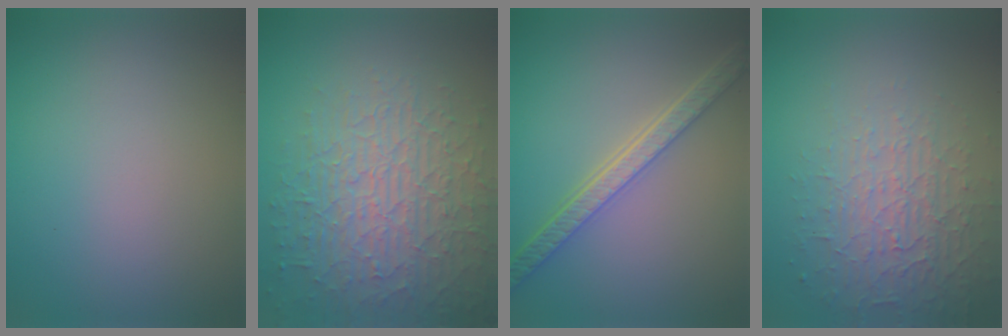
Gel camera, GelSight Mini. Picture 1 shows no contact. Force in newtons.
{"total": 8.6, "press": 6.1, "slide": 6.1}
{"total": 5.1, "press": 4.2, "slide": 2.9}
{"total": 3.7, "press": 3.3, "slide": 1.6}